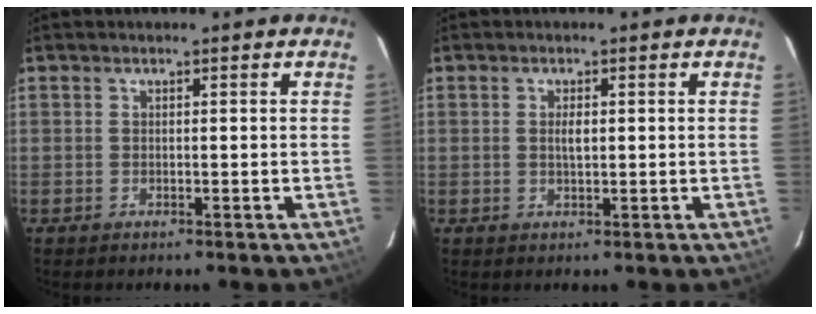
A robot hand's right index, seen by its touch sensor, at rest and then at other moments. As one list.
[{"total": 1.8, "force": [0.2, 0.8, 1.6], "torque": [-0.029, -0.001, 0.005]}]